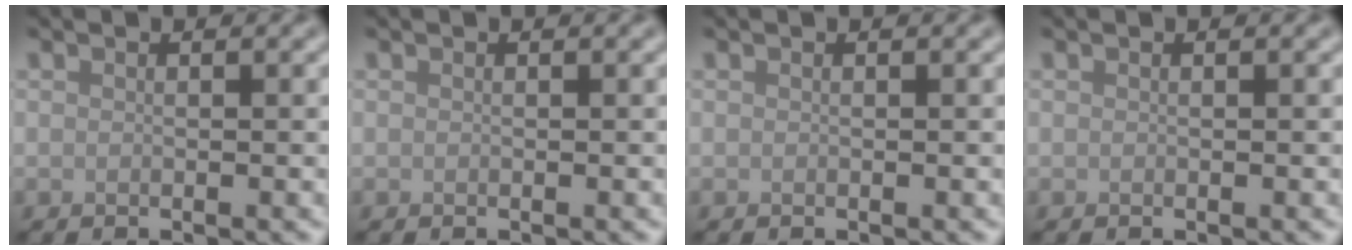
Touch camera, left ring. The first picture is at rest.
{"total": 0.0}
{"total": 0.0}
{"total": 0.0}